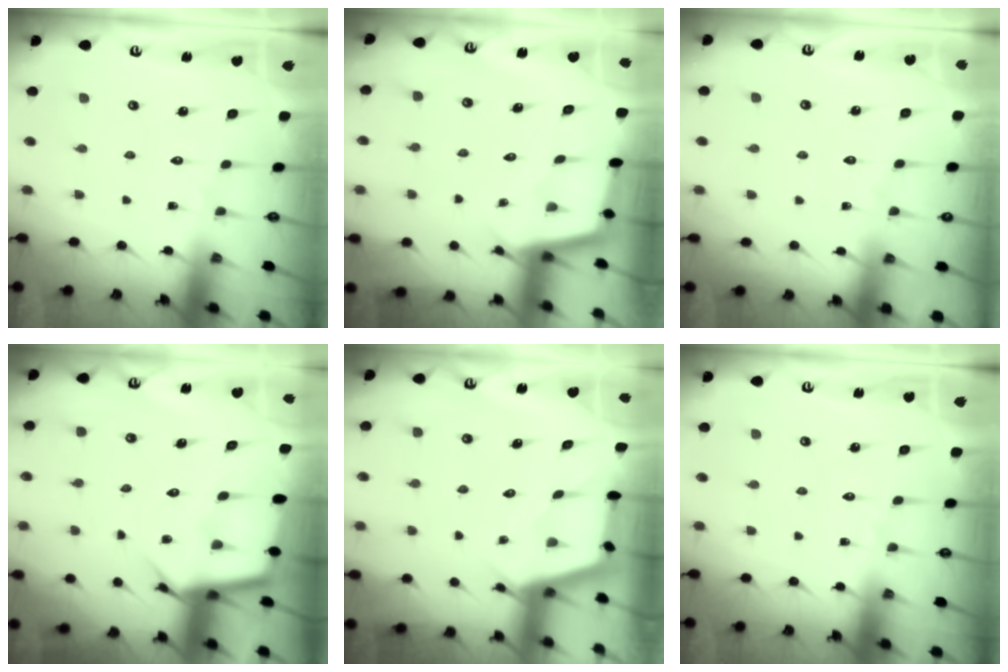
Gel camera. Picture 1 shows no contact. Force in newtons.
{"total": 2.3, "press": 2.3, "slide": 0.1}
{"total": 2.7, "press": 2.6, "slide": 0.4}
{"total": 6.4, "press": 6.4, "slide": 0.6}
{"total": 2.9, "press": 2.8, "slide": 0.4}
{"total": 0.0}